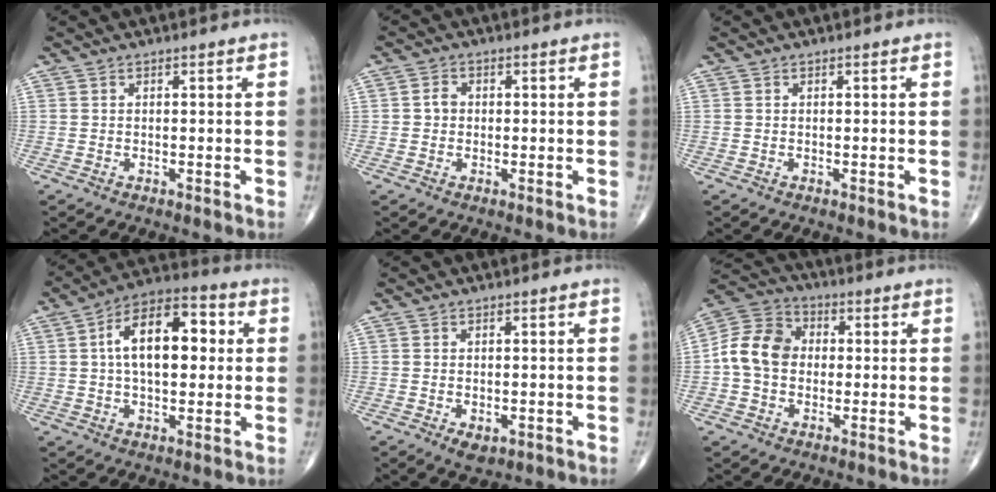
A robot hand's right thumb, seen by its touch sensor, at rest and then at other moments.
{"total": 2.3, "force": [0.0, 2.0, 1.1], "torque": [-0.009, 0.006, -0.004]}
{"total": 0.0}
{"total": 14.9, "force": [2.2, 8.0, 12.3], "torque": [-0.180, 0.025, 0.027]}
{"total": 3.0, "force": [-1.1, 1.8, 2.1], "torque": [-0.026, -0.002, -0.009]}
{"total": 10.6, "force": [0.0, 8.5, 6.4], "torque": [-0.106, 0.030, -0.013]}